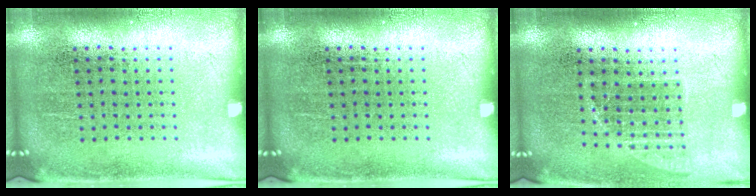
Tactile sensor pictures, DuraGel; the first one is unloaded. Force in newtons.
{"total": 0.0}
{"total": 1.2, "press": 1.0, "slide": 0.7}